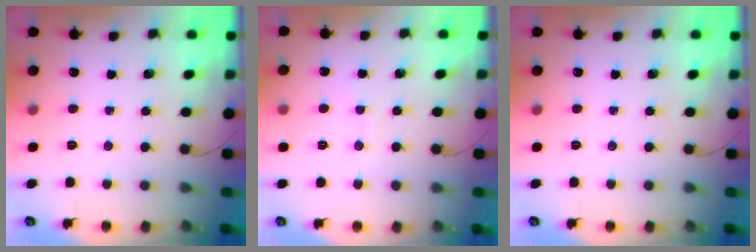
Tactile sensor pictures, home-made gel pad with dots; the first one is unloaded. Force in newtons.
{"total": 2.3, "press": 2.1, "slide": 0.7}
{"total": 0.0}